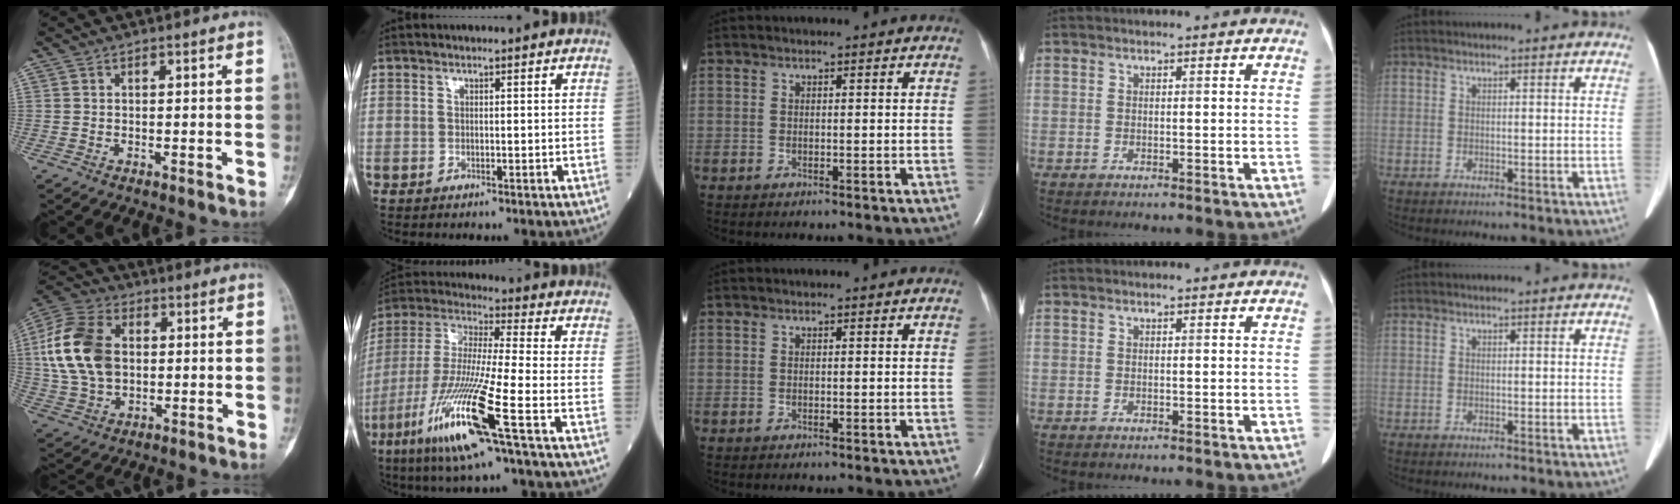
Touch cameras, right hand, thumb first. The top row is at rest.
{"thumb": {"total": 16.7, "force": [1.9, 11.4, 12.1], "torque": [-0.232, 0.012, 0.035]}, "index": {"total": 17.2, "force": [-7.9, -0.1, 15.2], "torque": [-0.332, -0.036, -0.156]}}